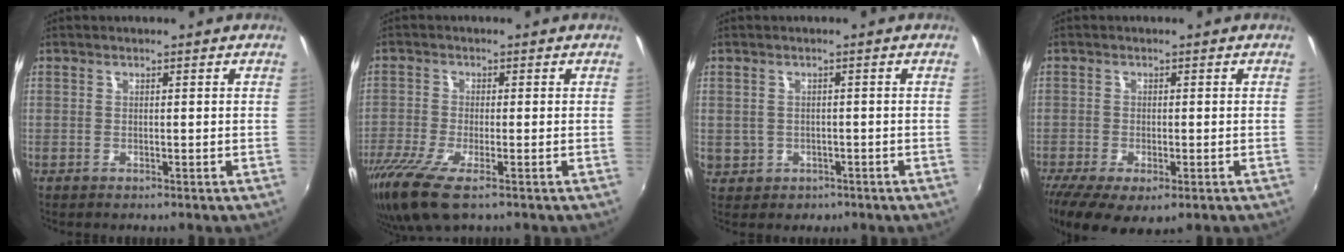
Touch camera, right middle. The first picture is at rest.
{"total": 9.7, "force": [-6.3, 1.8, 7.1], "torque": [-0.167, -0.044, -0.123]}
{"total": 4.2, "force": [-0.6, 4.0, 1.2], "torque": [-0.036, -0.001, 0.003]}
{"total": 9.4, "force": [-5.3, 3.6, 6.9], "torque": [-0.147, -0.049, -0.085]}